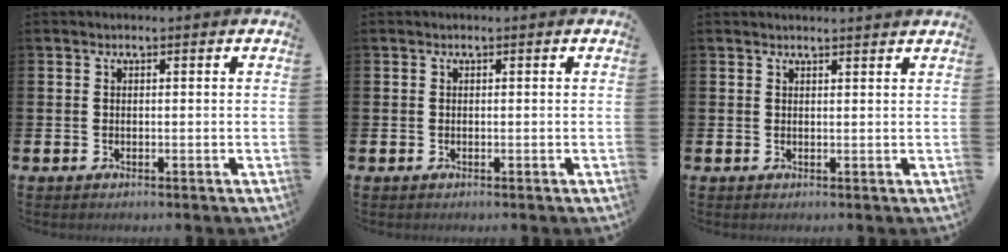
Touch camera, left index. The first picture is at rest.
{"total": 0.0}
{"total": 1.2, "force": [1.2, -0.2, 0.0], "torque": [0.009, -0.009, 0.021]}